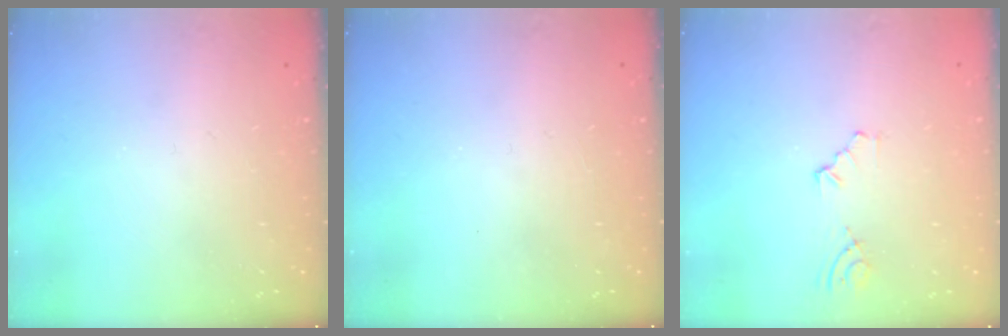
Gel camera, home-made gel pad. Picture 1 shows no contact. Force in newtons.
{"total": 0.0}
{"total": 5.1, "press": 4.5, "slide": 2.3}